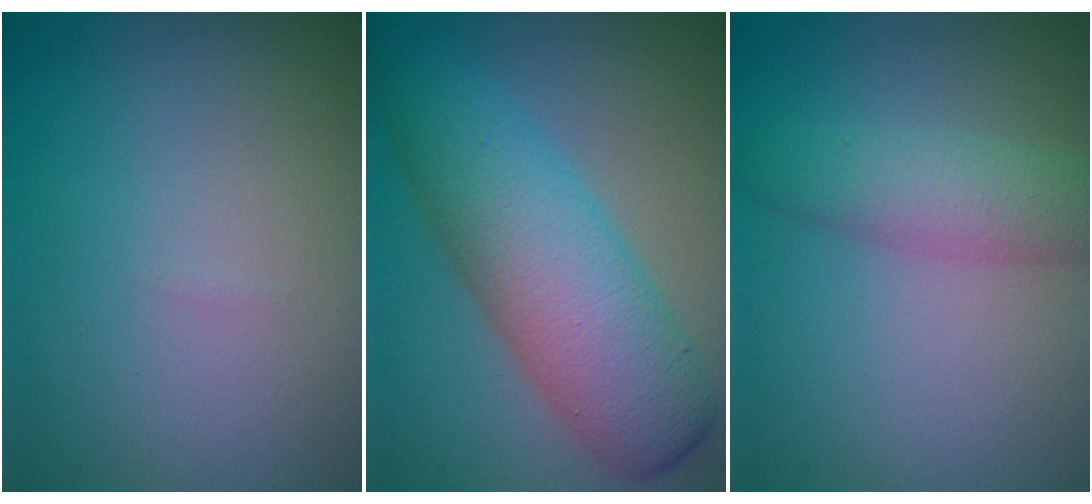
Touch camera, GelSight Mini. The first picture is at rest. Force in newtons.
{"total": 8.0, "press": 8.0, "slide": 0.1}
{"total": 3.5, "press": 3.5, "slide": 0.1}